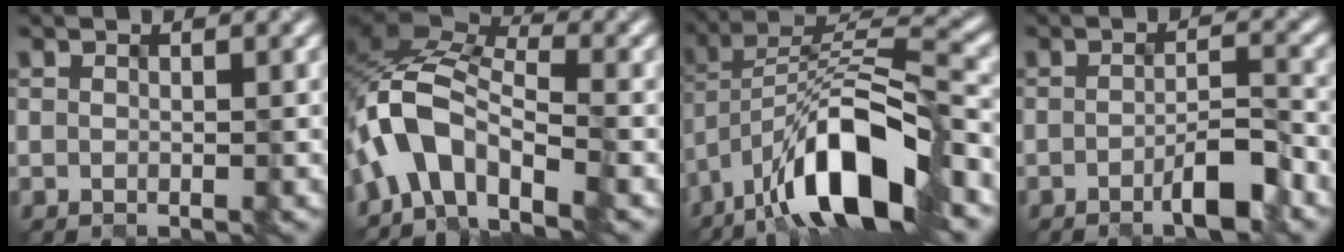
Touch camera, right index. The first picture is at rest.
{"total": 8.3, "force": [-4.4, 4.2, 5.6], "torque": [-0.098, 0.017, -0.095]}
{"total": 11.8, "force": [-6.9, 3.3, 8.9], "torque": [-0.147, 0.016, -0.127]}
{"total": 3.5, "force": [-2.1, 0.7, 2.7], "torque": [-0.045, 0.004, -0.035]}